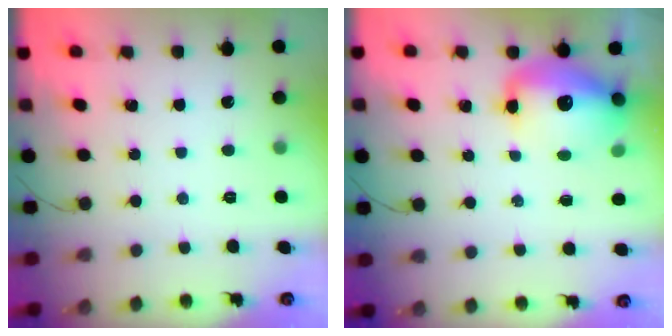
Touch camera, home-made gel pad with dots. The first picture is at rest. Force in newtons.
{"total": 14.3, "press": 13.8, "slide": 3.8}